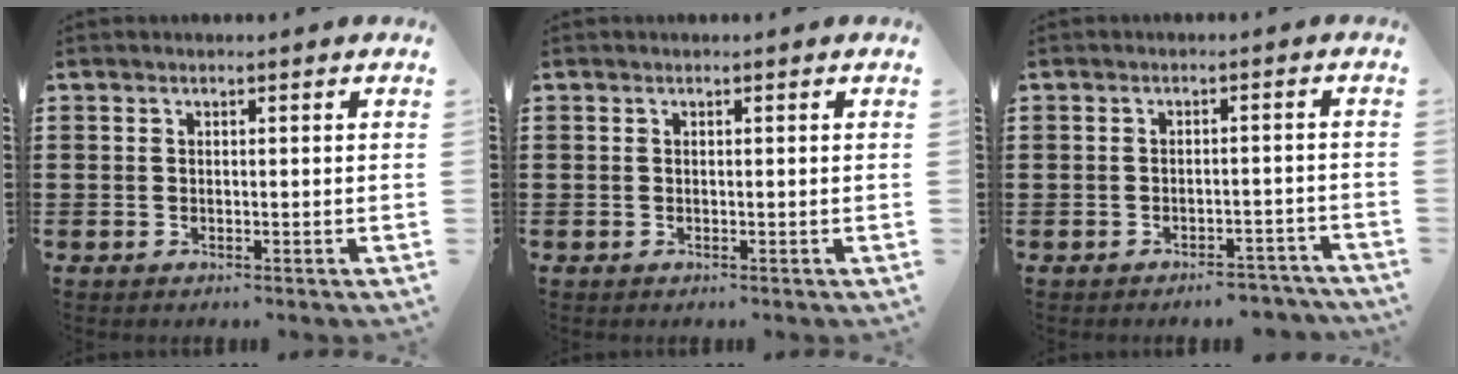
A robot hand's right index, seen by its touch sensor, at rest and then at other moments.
{"total": 0.0}
{"total": 3.2, "force": [-3.1, 0.4, 0.0], "torque": [-0.006, 0.000, -0.066]}